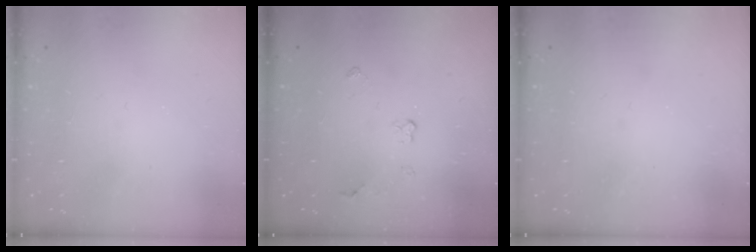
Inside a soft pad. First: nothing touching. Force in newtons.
{"total": 3.7, "press": 3.7, "slide": 0.6}
{"total": 0.0}